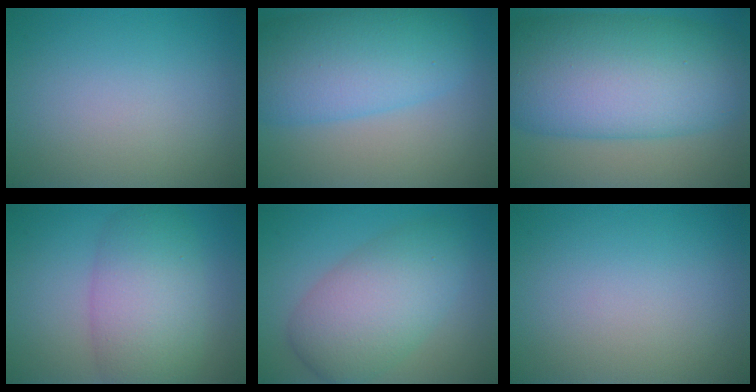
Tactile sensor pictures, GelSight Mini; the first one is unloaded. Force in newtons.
{"total": 8.6, "press": 8.5, "slide": 0.4}
{"total": 14.6, "press": 14.6, "slide": 0.1}
{"total": 7.0, "press": 7.0, "slide": 0.5}
{"total": 7.1, "press": 7.1, "slide": 0.2}
{"total": 0.0}